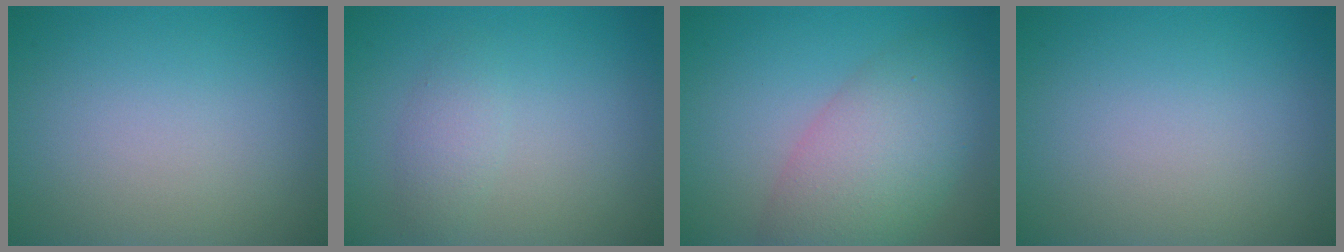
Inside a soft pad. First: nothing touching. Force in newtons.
{"total": 1.6, "press": 1.6, "slide": 0.0}
{"total": 7.0, "press": 7.0, "slide": 0.2}
{"total": 0.0}